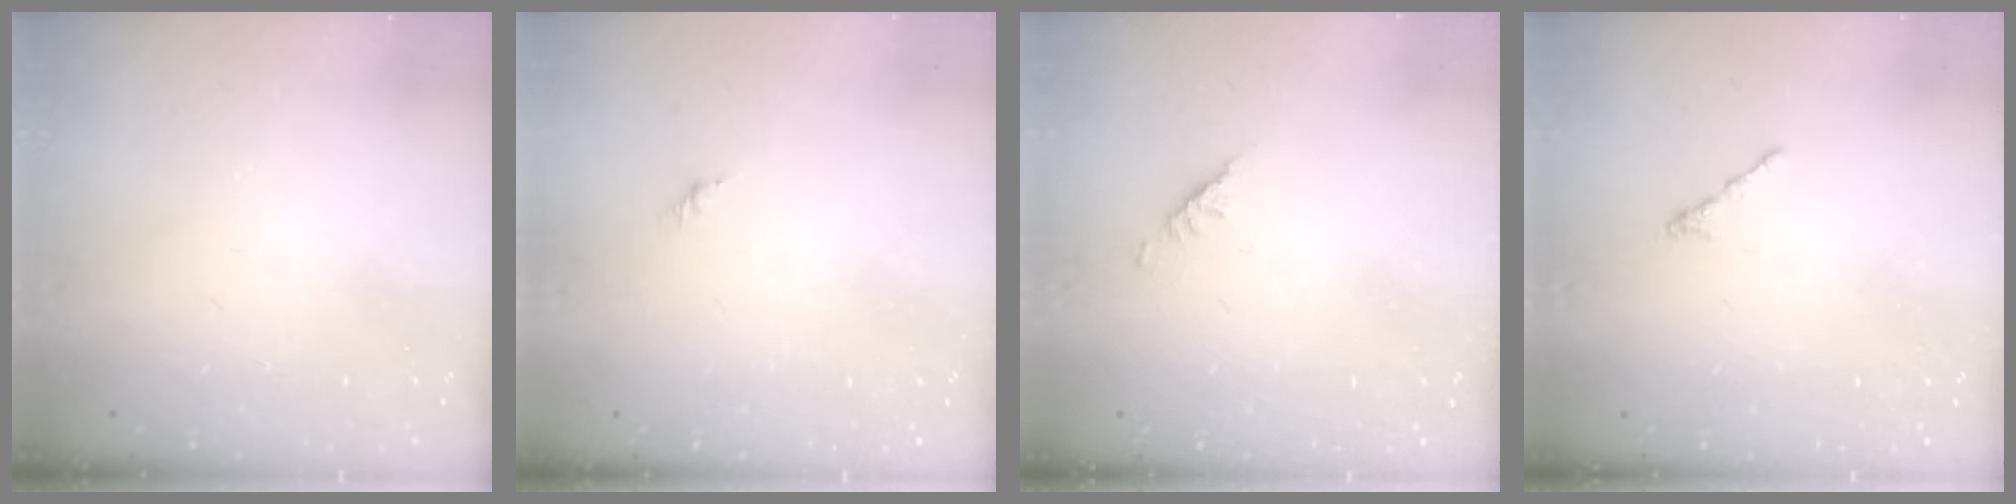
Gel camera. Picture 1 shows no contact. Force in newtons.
{"total": 1.3, "press": 1.2, "slide": 0.5}
{"total": 1.9, "press": 1.8, "slide": 0.5}
{"total": 0.5, "press": 0.4, "slide": 0.3}